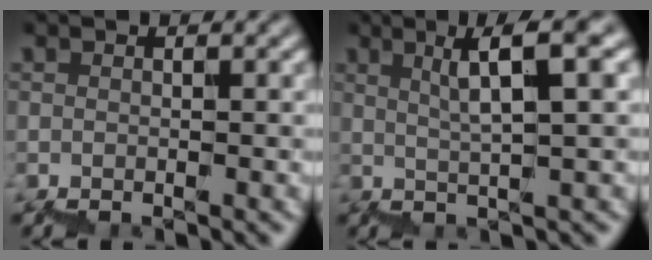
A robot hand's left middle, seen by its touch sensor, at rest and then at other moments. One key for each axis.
{"total": 5.2, "fx": 3.1, "fy": 0.5, "fz": 4.2, "tx": -0.061, "ty": 0.024, "tz": 0.051}